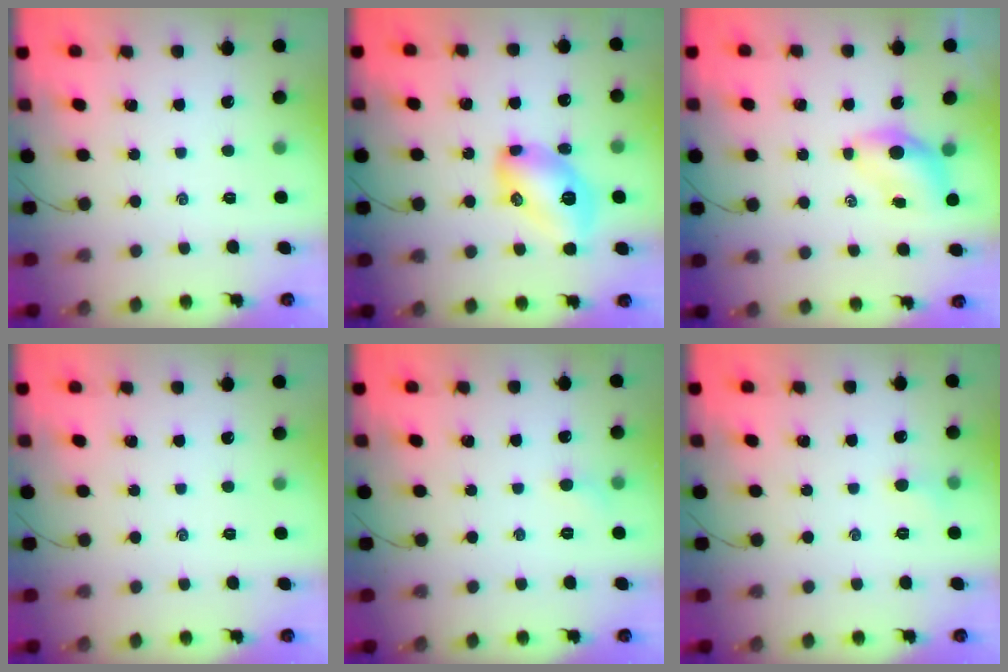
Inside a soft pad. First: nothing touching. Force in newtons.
{"total": 12.1, "press": 12.1, "slide": 0.8}
{"total": 4.9, "press": 4.8, "slide": 0.7}
{"total": 0.0}
{"total": 3.7, "press": 3.5, "slide": 1.2}
{"total": 4.1, "press": 3.9, "slide": 1.3}